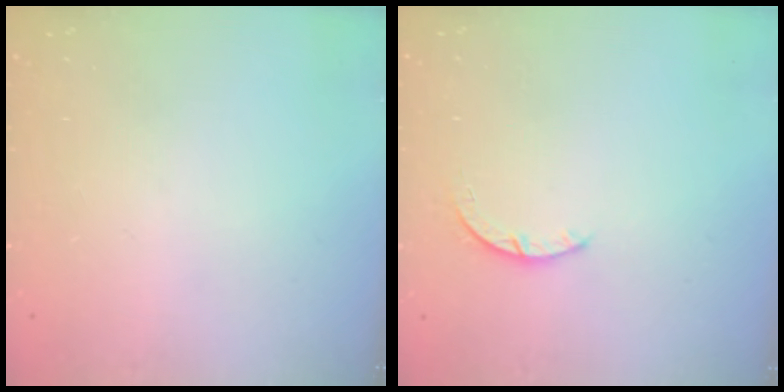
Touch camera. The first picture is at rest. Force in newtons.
{"total": 2.4, "press": 2.4, "slide": 0.3}